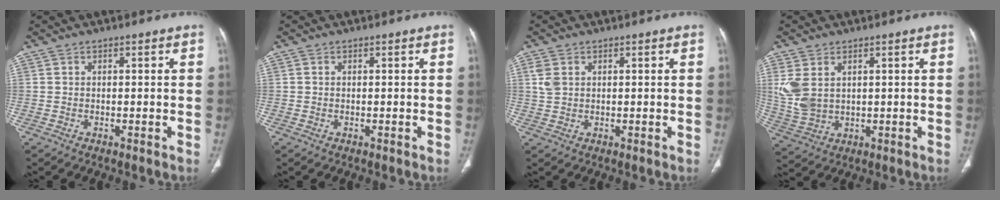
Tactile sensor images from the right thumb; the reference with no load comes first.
{"total": 0.0}
{"total": 2.8, "force": [1.0, 2.0, 1.7], "torque": [-0.039, 0.002, 0.026]}
{"total": 8.1, "force": [2.3, 5.3, 5.6], "torque": [-0.133, -0.006, 0.063]}